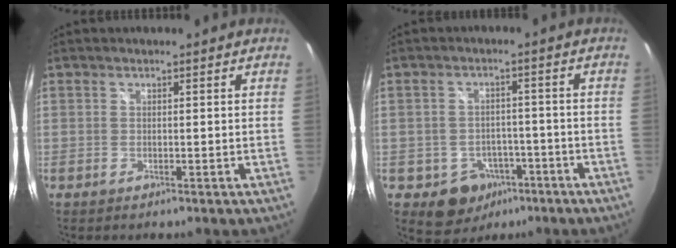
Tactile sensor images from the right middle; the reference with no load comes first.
{"total": 7.2, "force": [-4.0, 5.8, 1.6], "torque": [-0.037, 0.019, -0.037]}